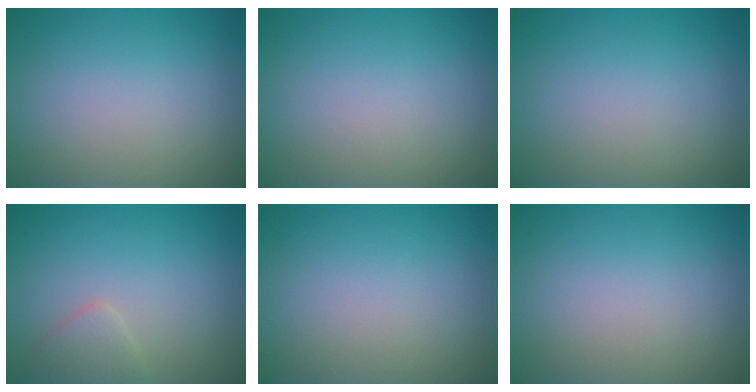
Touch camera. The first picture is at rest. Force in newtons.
{"total": 0.0}
{"total": 0.0}
{"total": 1.6, "press": 1.6, "slide": 0.1}
{"total": 0.0}
{"total": 0.0}